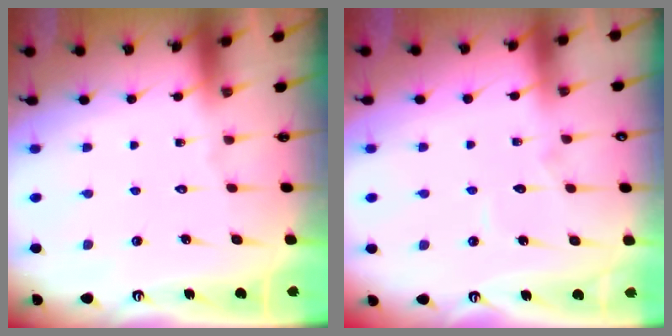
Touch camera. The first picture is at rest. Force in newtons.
{"total": 4.7, "press": 4.6, "slide": 0.4}